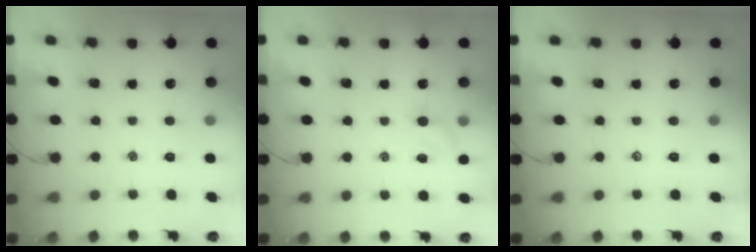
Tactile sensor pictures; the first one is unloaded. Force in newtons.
{"total": 5.4, "press": 5.3, "slide": 1.3}
{"total": 0.0}